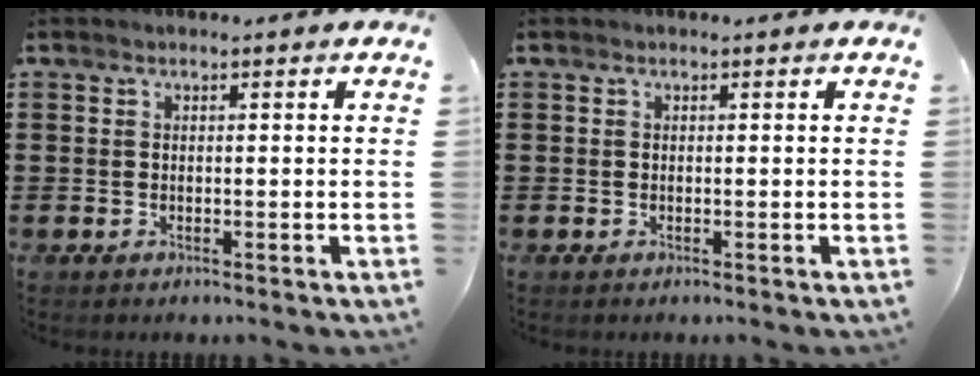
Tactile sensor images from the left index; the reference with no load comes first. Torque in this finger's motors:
{"motor_torque": [-0.02, 0.01, 0.00, -0.01]}